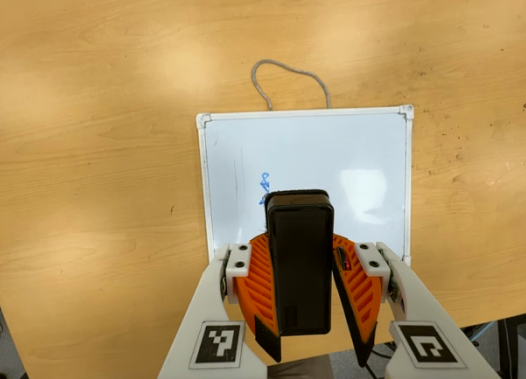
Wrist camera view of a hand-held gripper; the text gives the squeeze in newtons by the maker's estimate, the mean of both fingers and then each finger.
{"total": 10.1, "left": 10.1, "right": 10.2}